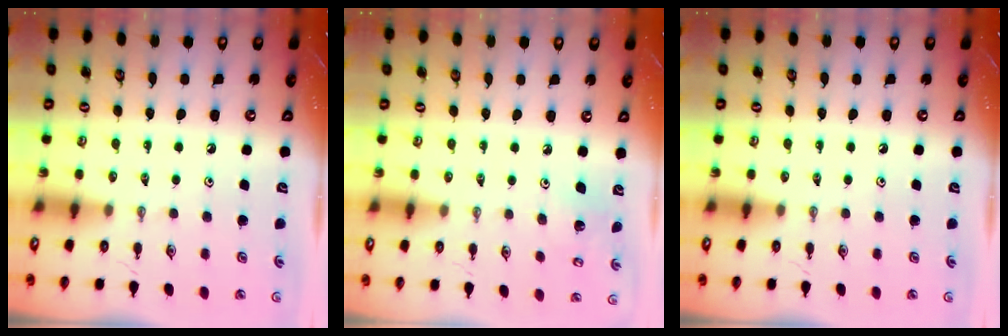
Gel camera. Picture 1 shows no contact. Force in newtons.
{"total": 5.0, "press": 5.0, "slide": 0.5}
{"total": 0.0}